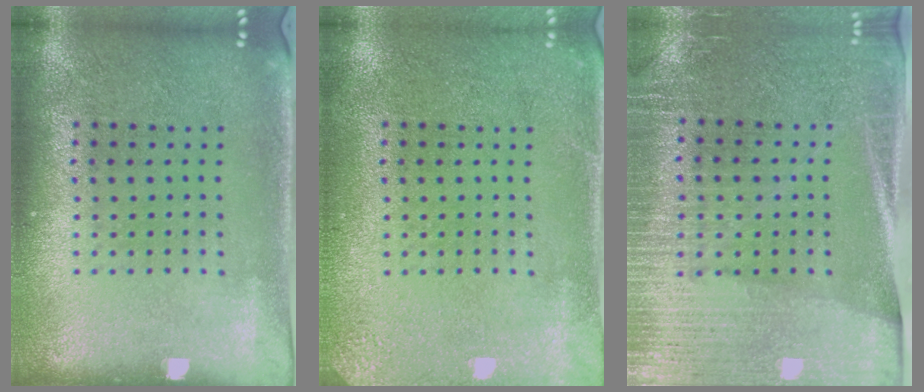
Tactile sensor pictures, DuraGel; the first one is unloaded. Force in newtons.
{"total": 2.4, "press": 2.4, "slide": 0.3}
{"total": 3.1, "press": 2.9, "slide": 1.2}